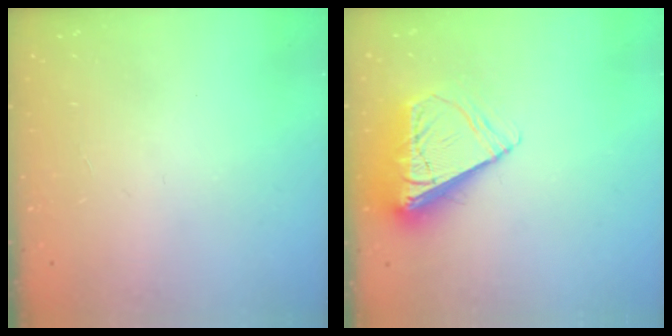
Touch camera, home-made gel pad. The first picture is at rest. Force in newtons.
{"total": 10.6, "press": 10.6, "slide": 1.4}